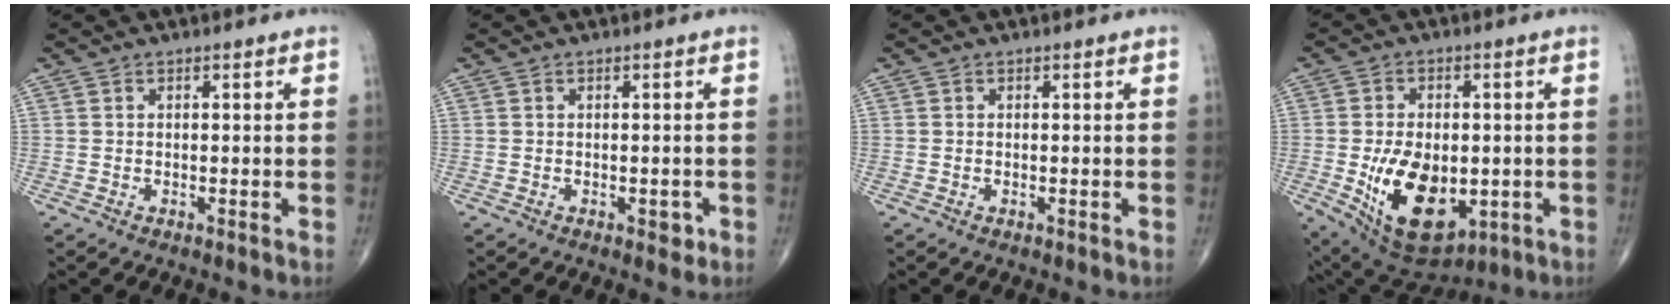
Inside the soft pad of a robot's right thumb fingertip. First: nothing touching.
{"total": 1.6, "force": [-0.7, 1.0, 1.1], "torque": [-0.004, 0.000, -0.008]}
{"total": 0.0}
{"total": 16.6, "force": [-3.3, 9.9, 12.9], "torque": [-0.197, -0.009, -0.028]}